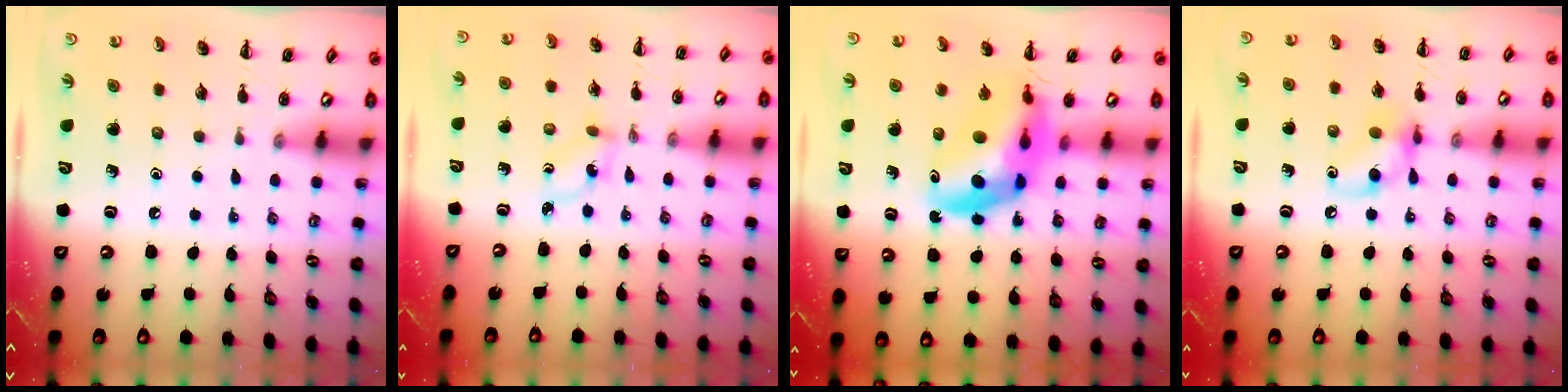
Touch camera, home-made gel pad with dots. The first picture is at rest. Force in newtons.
{"total": 1.7, "press": 1.5, "slide": 0.8}
{"total": 13.2, "press": 12.7, "slide": 3.7}
{"total": 9.5, "press": 9.5, "slide": 0.8}